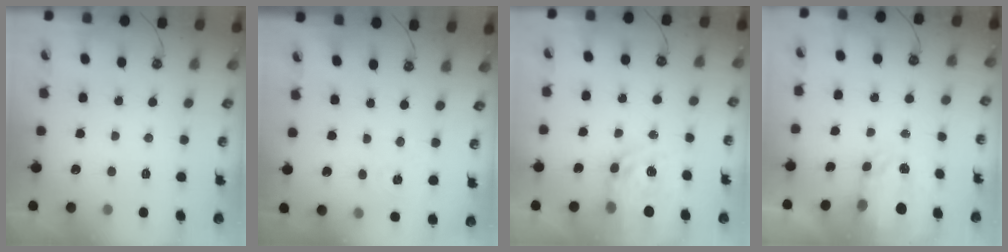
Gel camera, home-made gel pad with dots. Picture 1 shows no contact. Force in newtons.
{"total": 2.2, "press": 2.2, "slide": 0.3}
{"total": 11.2, "press": 11.2, "slide": 0.9}
{"total": 3.7, "press": 3.6, "slide": 0.5}